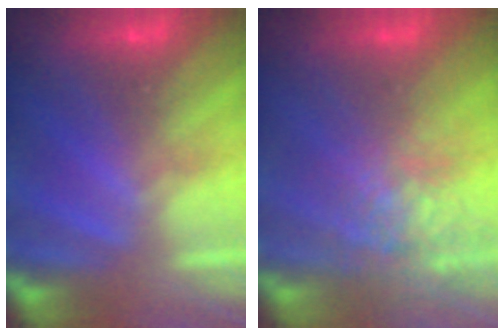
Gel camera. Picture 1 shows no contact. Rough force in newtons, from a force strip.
{"total": 3.5}